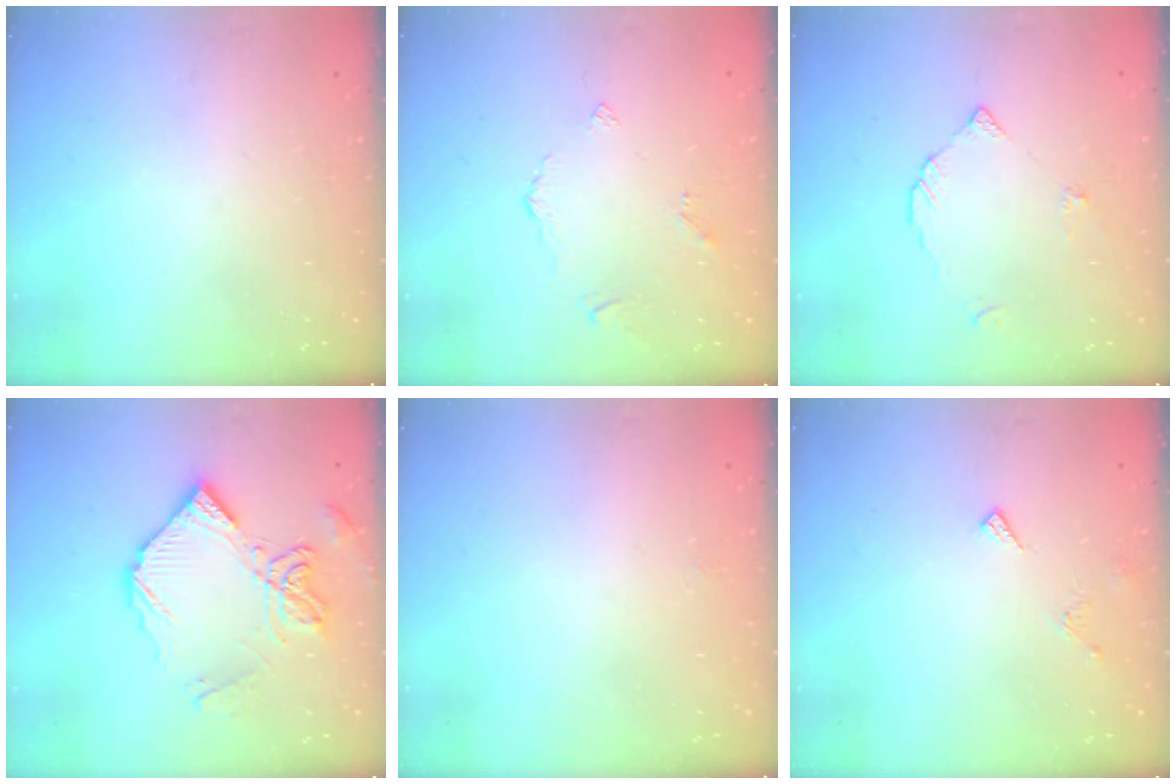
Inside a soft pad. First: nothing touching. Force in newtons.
{"total": 2.6, "press": 2.6, "slide": 0.5}
{"total": 2.9, "press": 2.9, "slide": 0.2}
{"total": 13.4, "press": 13.3, "slide": 1.4}
{"total": 2.3, "press": 2.3, "slide": 0.3}
{"total": 6.9, "press": 6.8, "slide": 1.0}